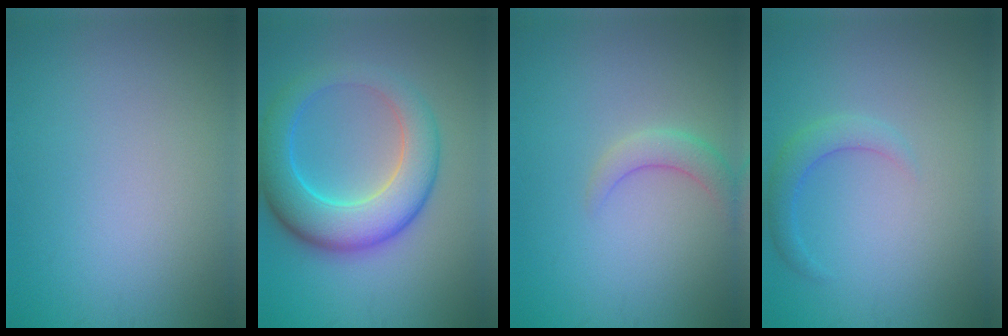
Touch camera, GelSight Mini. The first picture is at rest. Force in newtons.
{"total": 8.0, "press": 8.0, "slide": 0.1}
{"total": 2.3, "press": 2.2, "slide": 0.1}
{"total": 2.2, "press": 2.1, "slide": 0.2}